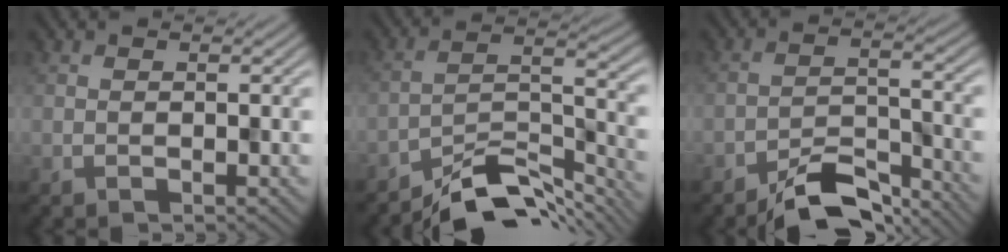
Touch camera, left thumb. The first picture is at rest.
{"total": 9.2, "force": [-7.9, 2.3, 4.0], "torque": [-0.060, 0.004, -0.148]}
{"total": 6.7, "force": [-5.7, 1.9, 2.9], "torque": [-0.046, 0.002, -0.105]}